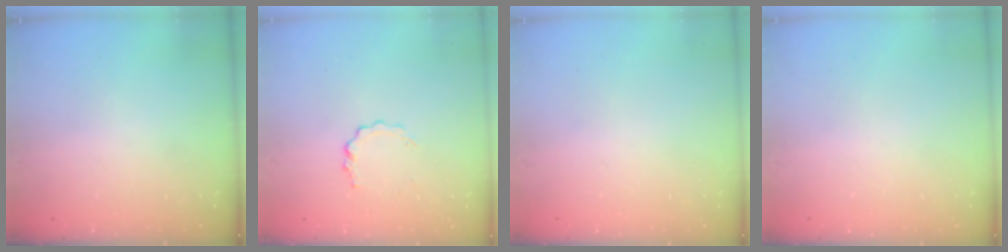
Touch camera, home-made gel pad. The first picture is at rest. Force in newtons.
{"total": 3.0, "press": 3.0, "slide": 0.3}
{"total": 0.0}
{"total": 0.0}